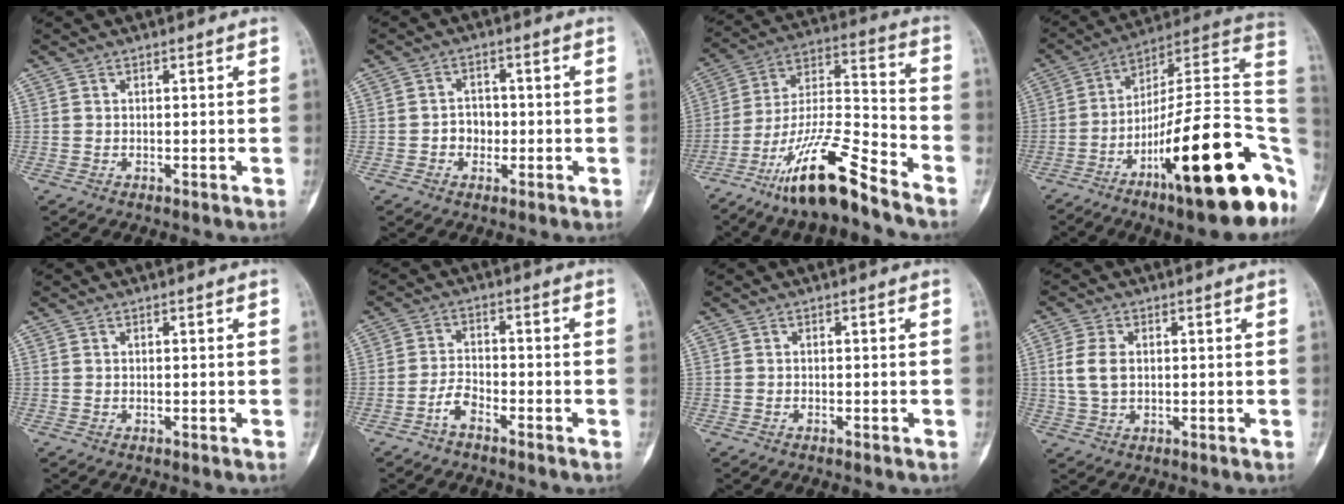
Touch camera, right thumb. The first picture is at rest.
{"total": 3.8, "force": [-0.8, 3.2, 1.9], "torque": [-0.006, 0.011, -0.018]}
{"total": 17.8, "force": [-12.6, 3.3, 12.2], "torque": [-0.230, 0.079, -0.228]}
{"total": 28.2, "force": [-9.8, 7.5, 25.4], "torque": [-0.304, 0.068, -0.147]}
{"total": 0.0}
{"total": 3.7, "force": [-2.6, 1.4, 2.2], "torque": [-0.041, 0.023, -0.054]}
{"total": 0.0}
{"total": 5.7, "force": [0.6, 3.7, 4.3], "torque": [-0.097, 0.004, 0.014]}